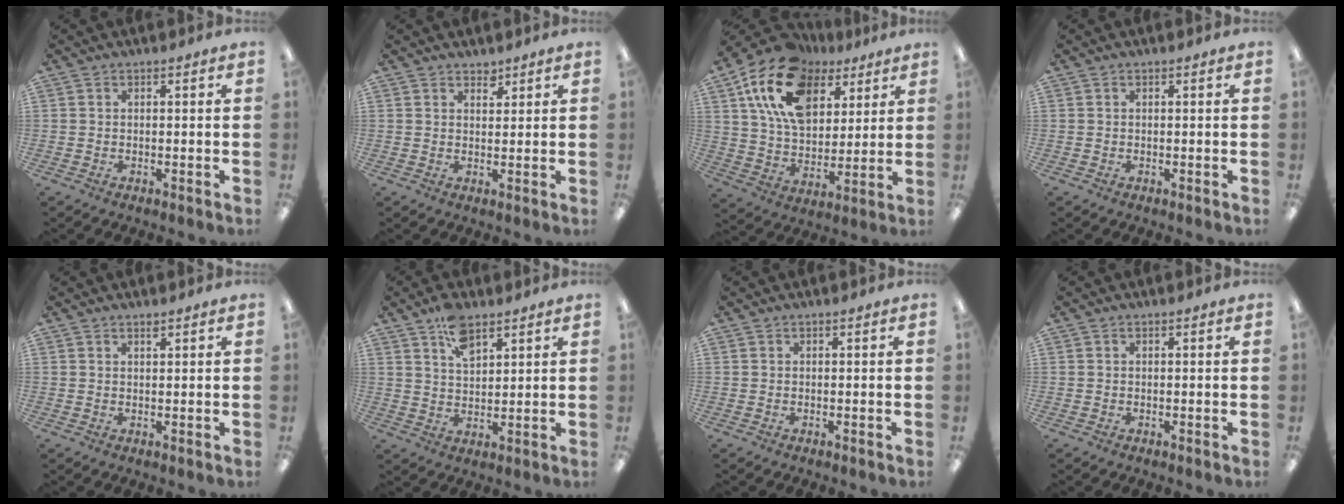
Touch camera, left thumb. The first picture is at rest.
{"total": 2.3, "force": [2.0, 1.0, 0.4], "torque": [0.008, -0.012, 0.035]}
{"total": 19.1, "force": [10.3, 12.1, 10.5], "torque": [-0.196, -0.031, 0.190]}
{"total": 0.0}
{"total": 1.0, "force": [1.0, 0.2, 0.4], "torque": [-0.009, 0.000, 0.018]}
{"total": 7.5, "force": [5.0, 3.7, 4.3], "torque": [-0.073, -0.017, 0.088]}
{"total": 0.0}
{"total": 0.0}